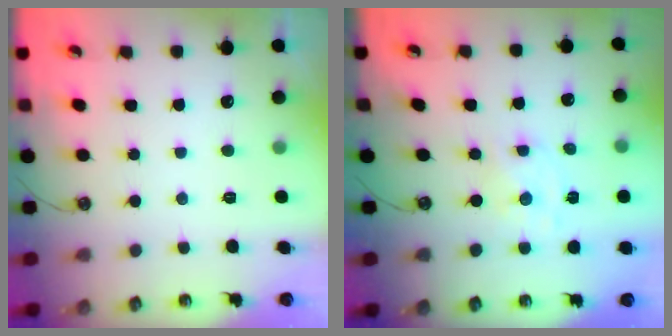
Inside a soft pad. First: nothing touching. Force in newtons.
{"total": 0.9, "press": 0.8, "slide": 0.1}